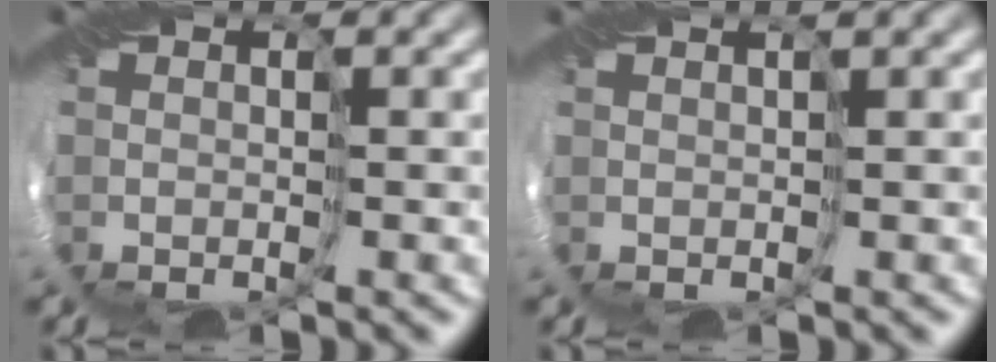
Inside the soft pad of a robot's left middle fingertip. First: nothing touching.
{"total": 1.0, "force": [0.8, -0.2, 0.6], "torque": [-0.016, -0.001, 0.015]}